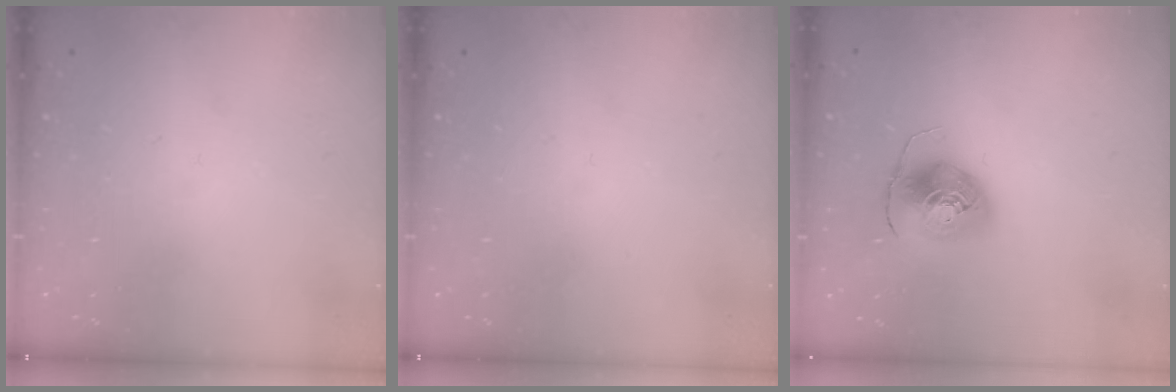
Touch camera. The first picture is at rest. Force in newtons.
{"total": 0.0}
{"total": 8.1, "press": 8.1, "slide": 0.6}